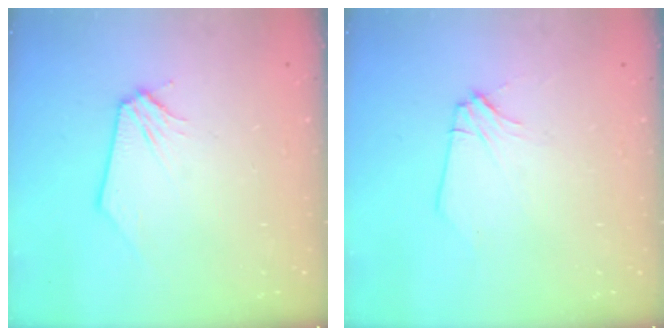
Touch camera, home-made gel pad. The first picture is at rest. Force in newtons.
{"total": 2.2, "press": 2.2, "slide": 0.3}